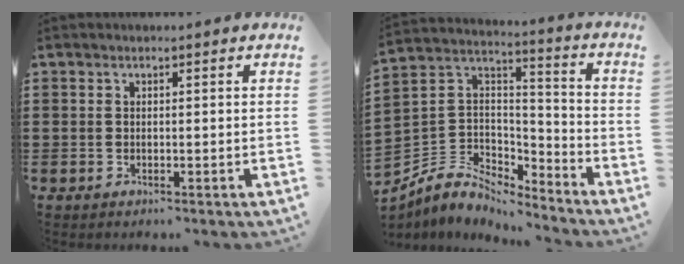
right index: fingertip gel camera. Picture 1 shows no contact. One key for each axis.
{"total": 5.4, "fx": -4.2, "fy": 3.2, "fz": 0.9, "tx": -0.053, "ty": -0.012, "tz": -0.089}